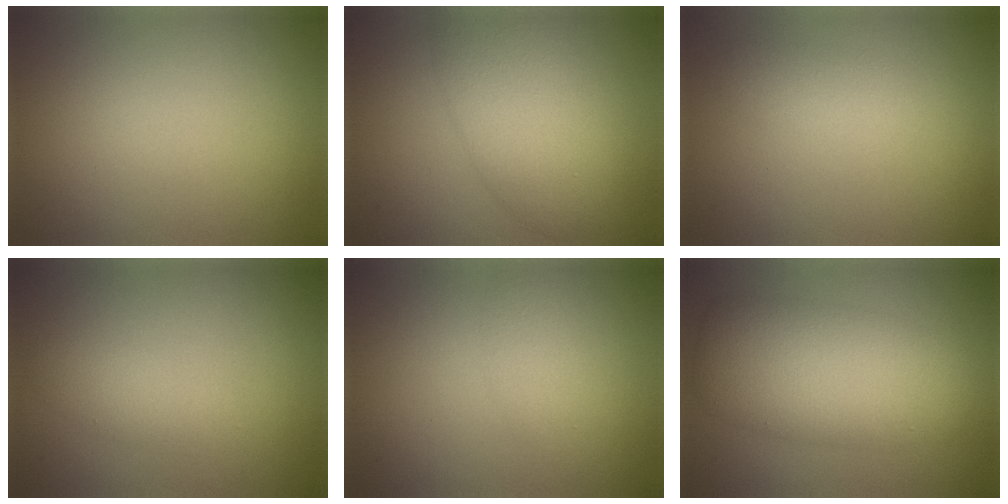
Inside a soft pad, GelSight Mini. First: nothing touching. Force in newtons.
{"total": 6.8, "press": 6.8, "slide": 0.1}
{"total": 2.0, "press": 2.0, "slide": 0.0}
{"total": 2.0, "press": 2.0, "slide": 0.1}
{"total": 1.6, "press": 1.6, "slide": 0.1}
{"total": 8.6, "press": 8.6, "slide": 0.7}